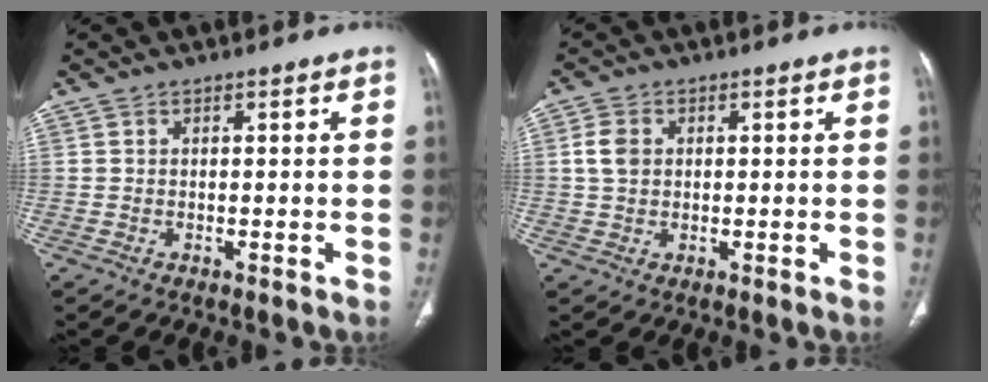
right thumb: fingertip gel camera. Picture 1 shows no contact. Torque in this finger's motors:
{"motor_torque": [-0.12, 0.02, 0.57, -0.48, 0.01]}